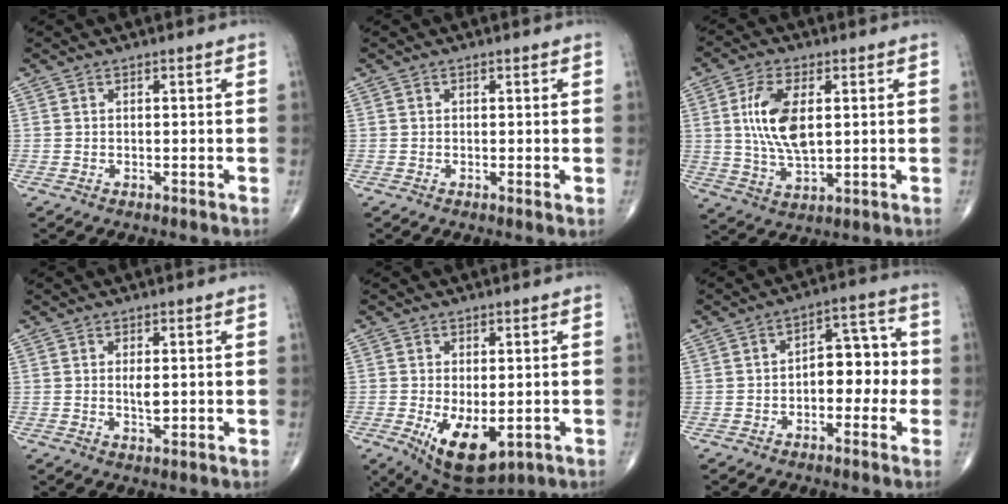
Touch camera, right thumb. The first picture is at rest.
{"total": 0.6, "force": [0.0, 0.0, 0.6], "torque": [-0.010, -0.005, -0.004]}
{"total": 11.1, "force": [2.0, 5.4, 9.5], "torque": [-0.188, -0.009, 0.042]}
{"total": 2.5, "force": [0.2, 1.0, 2.3], "torque": [-0.037, -0.006, 0.003]}
{"total": 10.2, "force": [-2.7, 4.9, 8.5], "torque": [-0.131, -0.020, -0.027]}
{"total": 8.5, "force": [-1.3, 5.3, 6.6], "torque": [-0.057, 0.036, -0.029]}